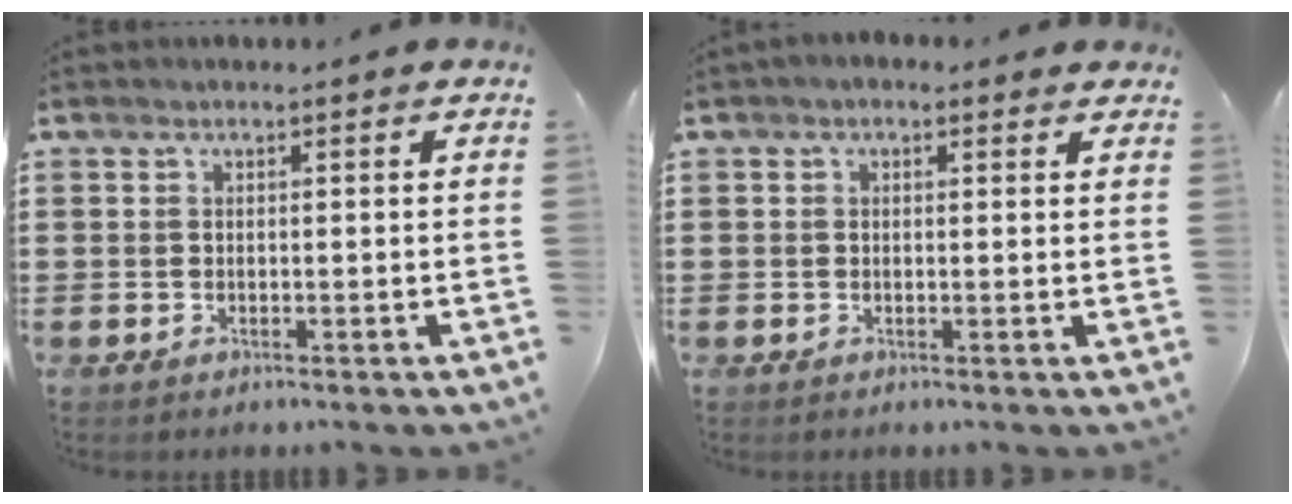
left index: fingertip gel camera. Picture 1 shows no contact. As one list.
[{"total": 1.1, "force": [0.3, 0.8, 0.7], "torque": [-0.015, 0.008, 0.004]}]